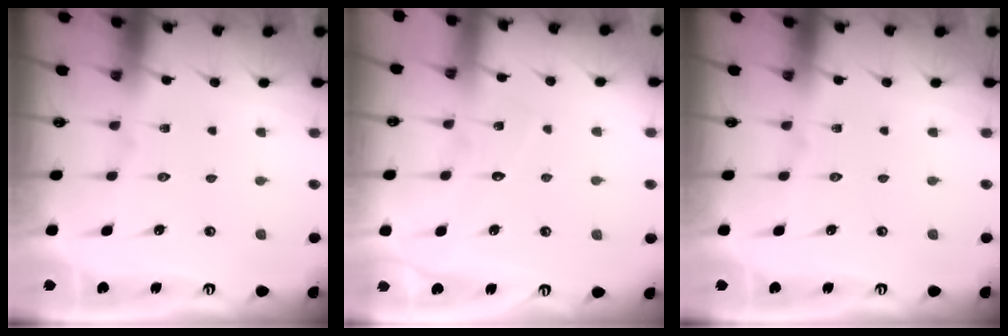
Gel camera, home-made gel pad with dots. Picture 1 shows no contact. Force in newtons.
{"total": 4.1, "press": 4.1, "slide": 0.5}
{"total": 0.0}